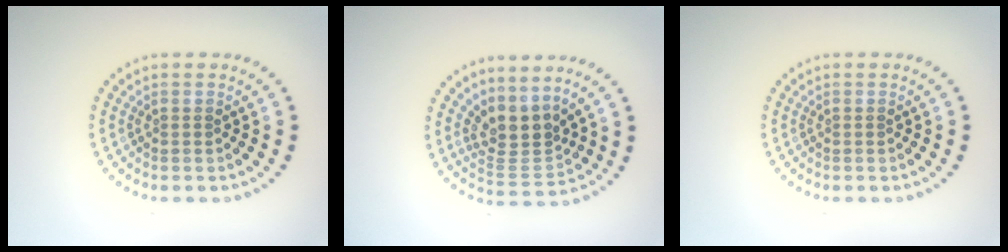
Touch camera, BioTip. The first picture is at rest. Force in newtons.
{"total": 3.3, "press": 2.4, "slide": 2.3}
{"total": 0.0}